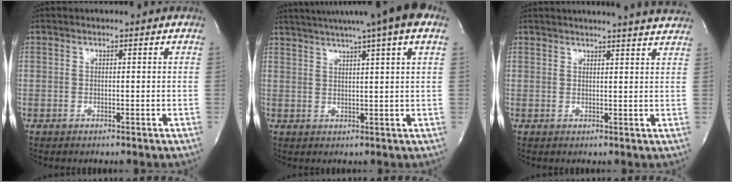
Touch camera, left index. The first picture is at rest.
{"total": 13.9, "force": [10.0, -0.1, 9.6], "torque": [-0.161, 0.035, 0.127]}
{"total": 13.9, "force": [13.0, -0.1, 4.8], "torque": [-0.072, -0.014, 0.148]}